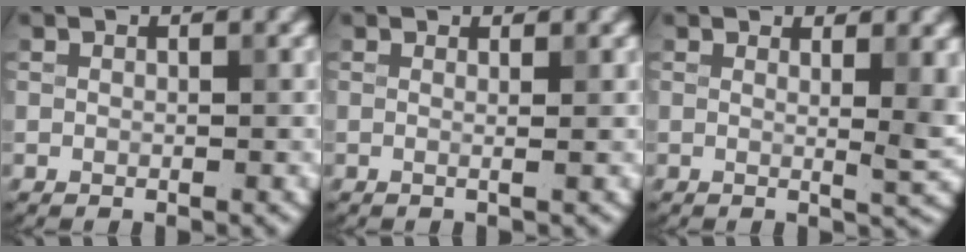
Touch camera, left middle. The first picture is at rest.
{"total": 0.5, "force": [0.2, -0.2, 0.4], "torque": [-0.005, 0.002, 0.001]}
{"total": 3.1, "force": [1.3, 0.6, 2.8], "torque": [-0.028, 0.001, 0.018]}